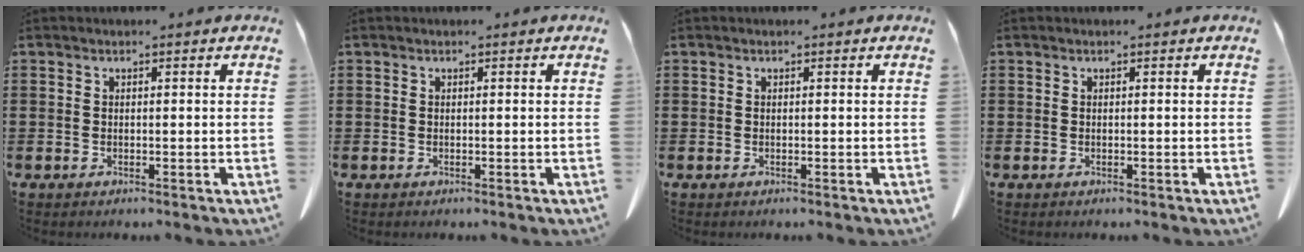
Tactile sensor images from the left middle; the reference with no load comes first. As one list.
[{"total": 0.0}, {"total": 0.0}, {"total": 0.0}]